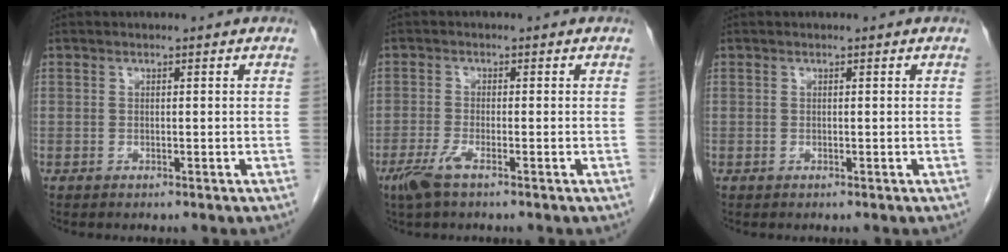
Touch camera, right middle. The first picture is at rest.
{"total": 3.2, "force": [-1.9, 0.2, 2.5], "torque": [-0.061, -0.010, -0.043]}
{"total": 0.0}